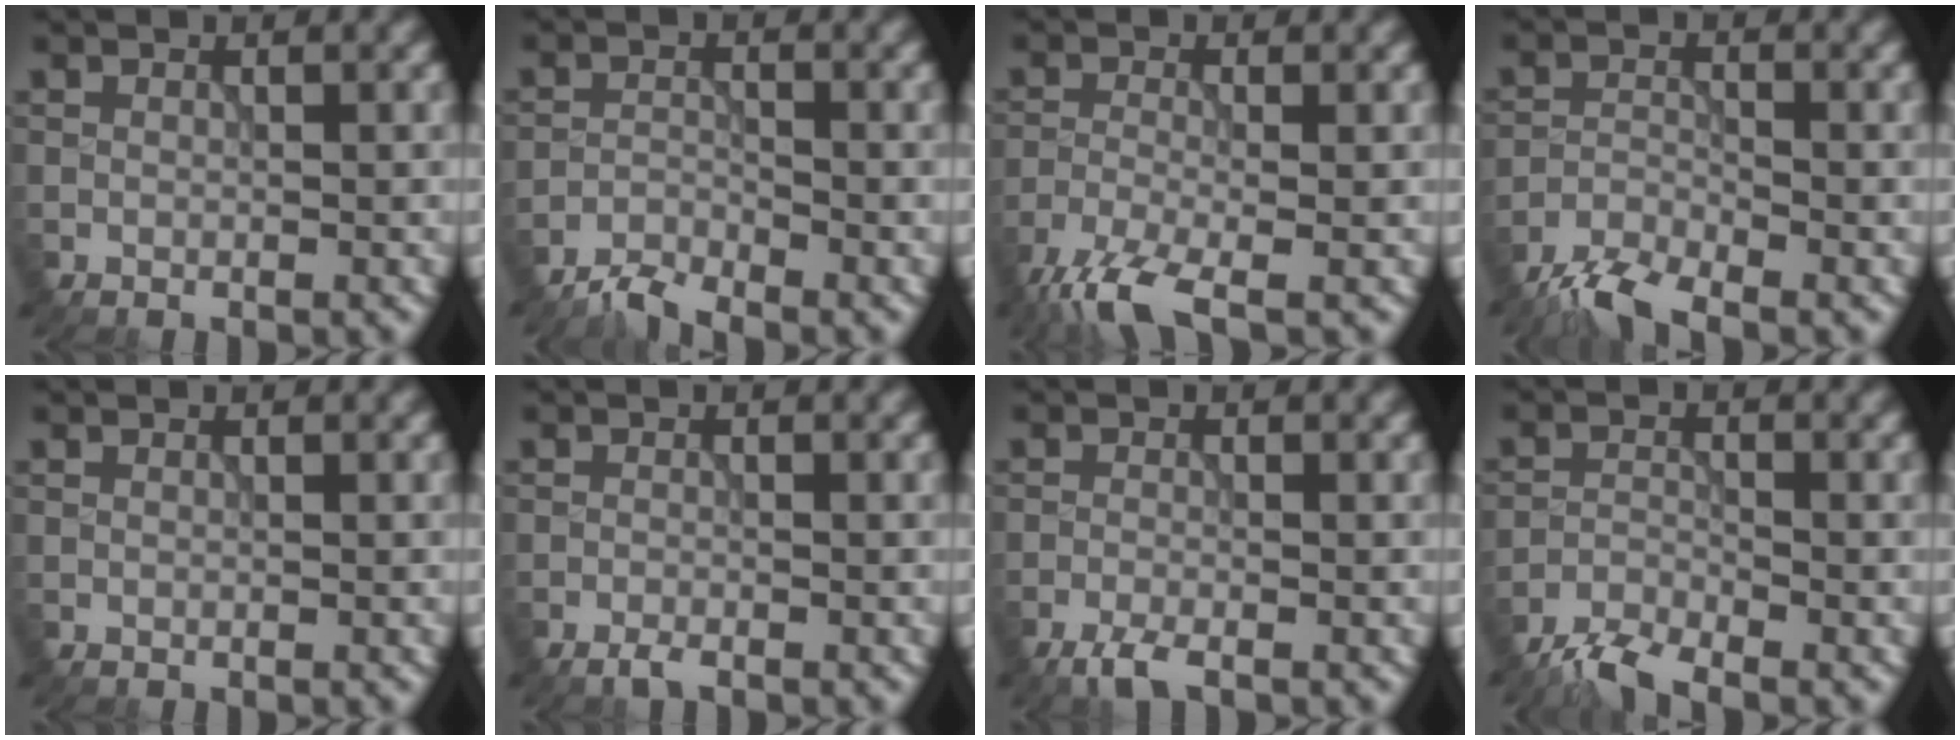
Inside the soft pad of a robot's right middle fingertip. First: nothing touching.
{"total": 2.6, "force": [-2.5, 0.2, 0.6], "torque": [-0.012, -0.002, -0.057]}
{"total": 5.8, "force": [-4.1, 1.3, 3.9], "torque": [-0.078, -0.012, -0.092]}
{"total": 4.6, "force": [-3.9, 1.0, 2.2], "torque": [-0.044, -0.008, -0.084]}
{"total": 0.0}
{"total": 1.1, "force": [-0.9, 0.2, 0.6], "torque": [-0.013, -0.001, -0.021]}
{"total": 2.2, "force": [-1.7, 0.4, 1.4], "torque": [-0.031, -0.007, -0.040]}
{"total": 3.7, "force": [-3.3, 0.7, 1.6], "torque": [-0.035, -0.006, -0.074]}